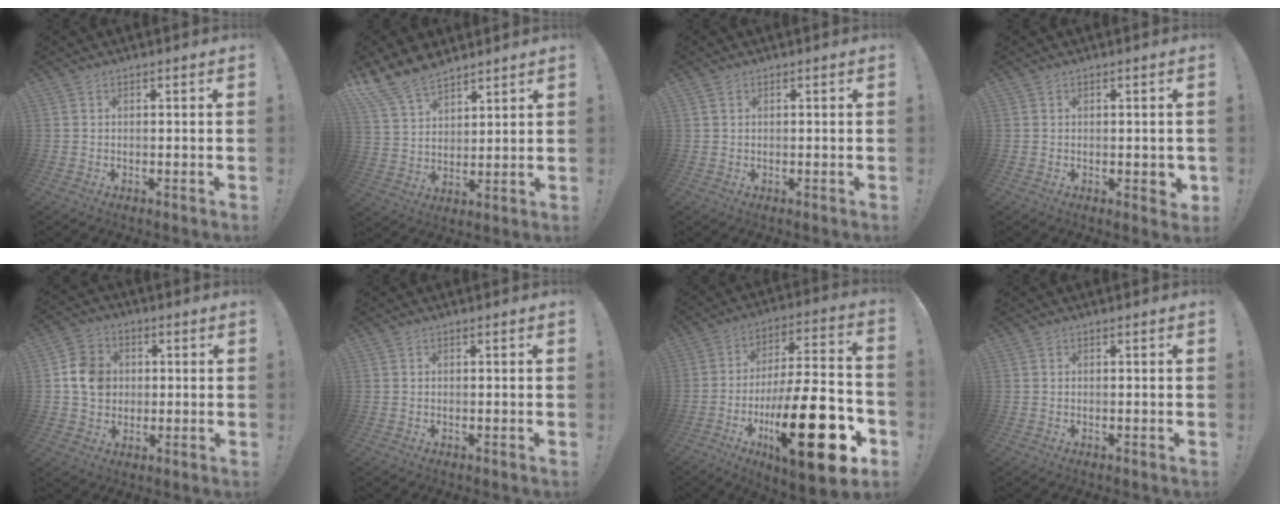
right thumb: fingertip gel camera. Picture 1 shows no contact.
{"total": 12.0, "force": [9.7, 5.7, 4.2], "torque": [-0.090, -0.061, 0.188]}
{"total": 1.1, "force": [0.6, 0.7, 0.5], "torque": [-0.009, 0.001, 0.012]}
{"total": 2.5, "force": [-0.1, 1.4, 2.0], "torque": [-0.021, 0.001, -0.001]}
{"total": 10.3, "force": [1.3, 9.2, 4.6], "torque": [-0.069, 0.006, 0.031]}
{"total": 0.0}
{"total": 29.6, "force": [-10.0, 9.2, 26.3], "torque": [-0.441, 0.051, -0.154]}
{"total": 0.0}